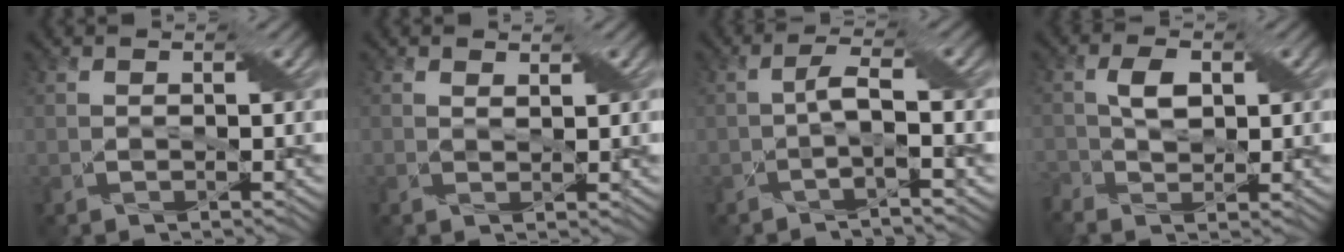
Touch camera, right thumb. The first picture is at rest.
{"total": 1.3, "force": [1.0, 0.4, 0.7], "torque": [-0.015, -0.002, 0.021]}
{"total": 2.9, "force": [-1.1, 0.0, 2.7], "torque": [-0.056, 0.010, -0.028]}
{"total": 4.0, "force": [0.2, 2.4, 3.2], "torque": [-0.078, 0.002, 0.002]}